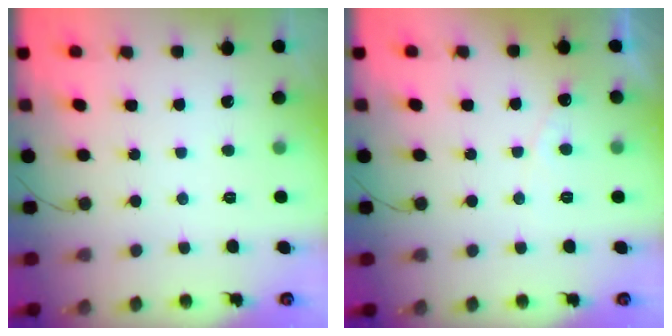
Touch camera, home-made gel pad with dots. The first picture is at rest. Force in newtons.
{"total": 4.2, "press": 4.2, "slide": 0.3}